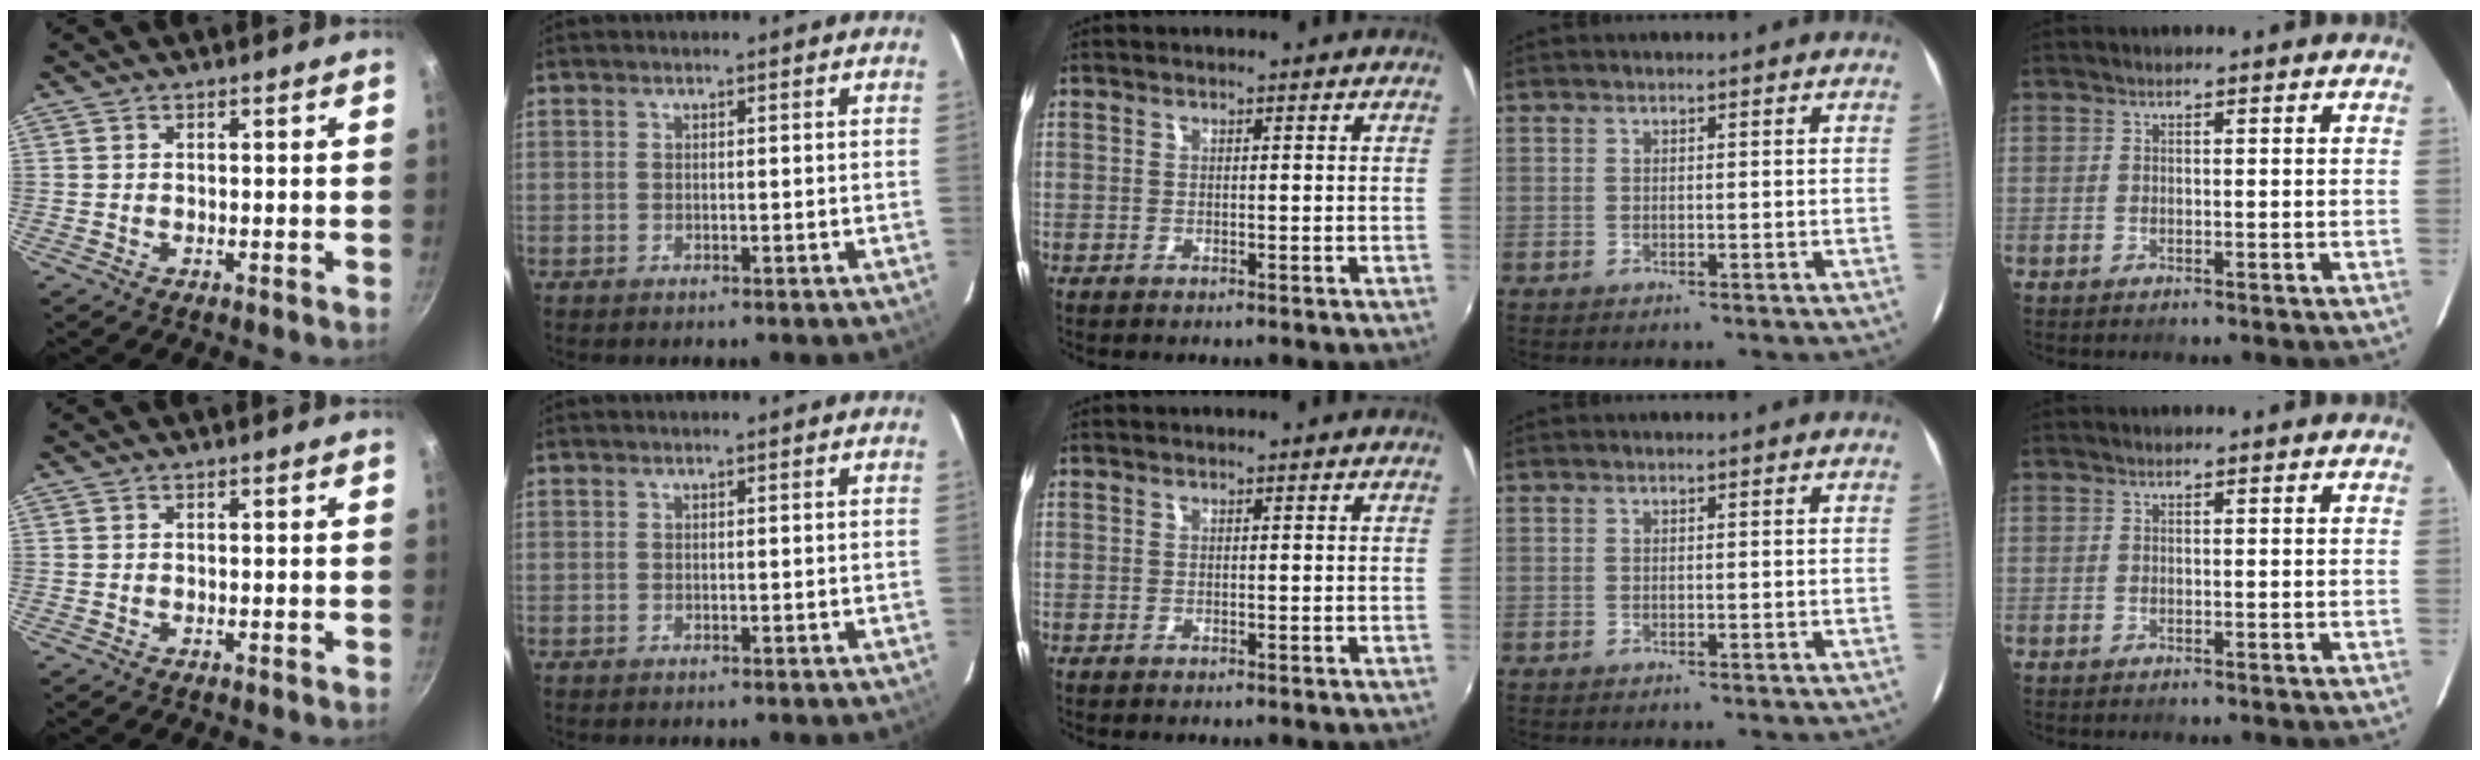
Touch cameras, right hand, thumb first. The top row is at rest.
{}